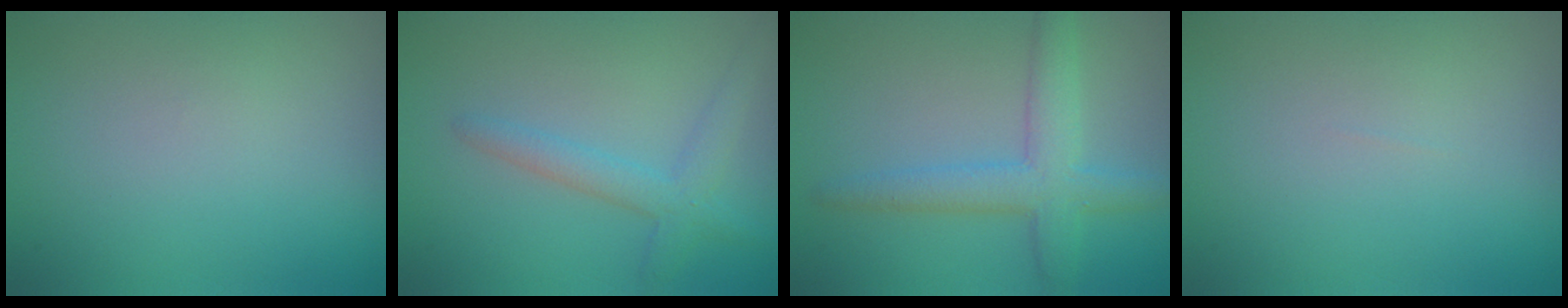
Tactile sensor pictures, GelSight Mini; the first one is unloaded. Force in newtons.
{"total": 2.7, "press": 2.7, "slide": 0.0}
{"total": 4.4, "press": 4.4, "slide": 0.2}
{"total": 0.0}